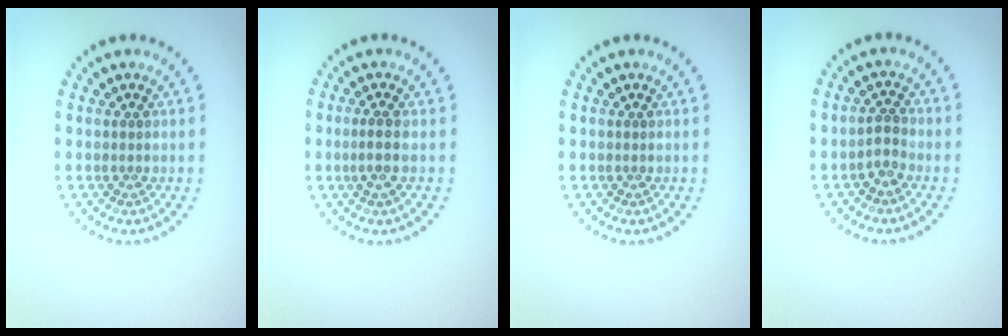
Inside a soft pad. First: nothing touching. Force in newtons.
{"total": 1.6, "press": 1.3, "slide": 1.0}
{"total": 0.0}
{"total": 1.5, "press": 1.2, "slide": 0.9}